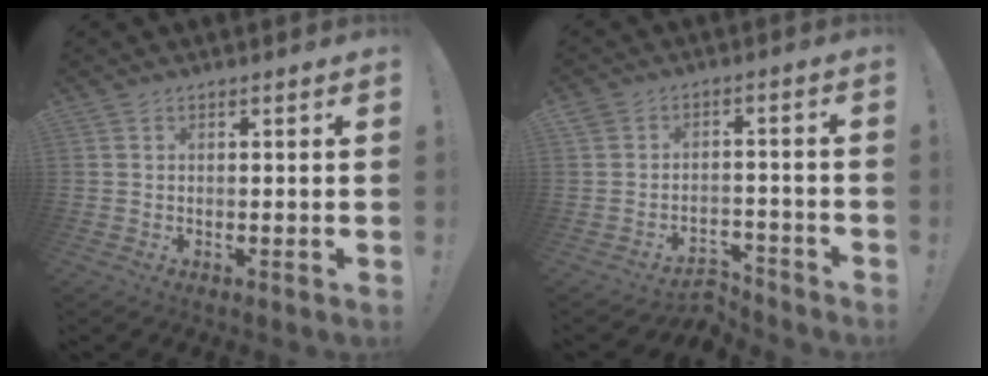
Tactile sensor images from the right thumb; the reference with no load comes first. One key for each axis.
{"total": 5.1, "fx": -3.7, "fy": 3.2, "fz": 1.5, "tx": -0.014, "ty": 0.020, "tz": -0.061}